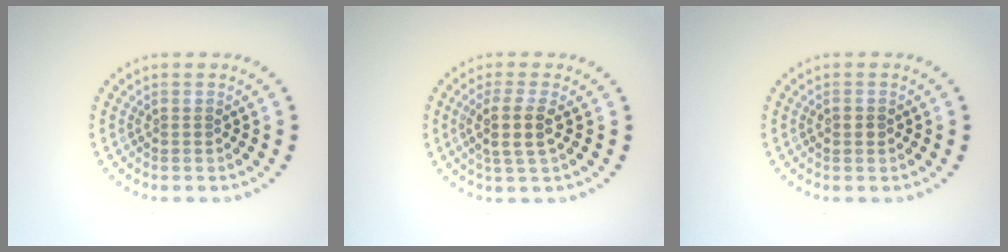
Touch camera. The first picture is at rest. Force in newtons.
{"total": 2.8, "press": 2.4, "slide": 1.5}
{"total": 1.1, "press": 1.1, "slide": 0.2}